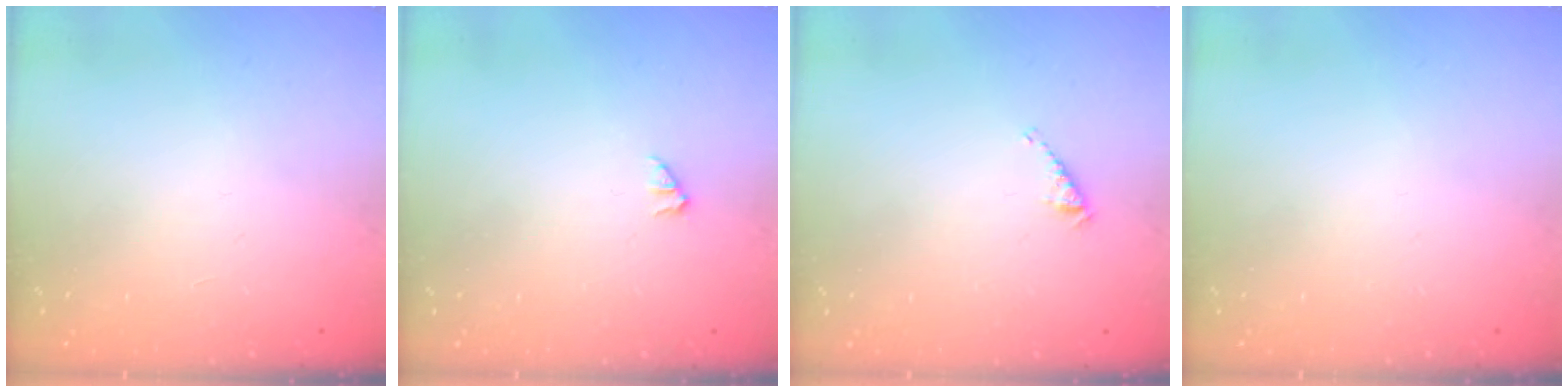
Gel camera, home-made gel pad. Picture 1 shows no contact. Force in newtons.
{"total": 0.0}
{"total": 2.9, "press": 2.9, "slide": 0.5}
{"total": 0.0}